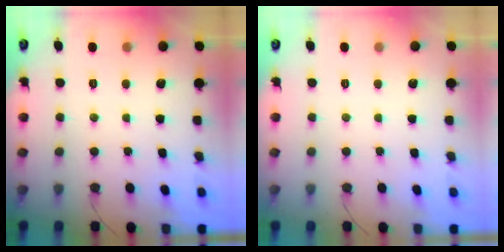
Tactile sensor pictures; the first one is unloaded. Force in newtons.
{"total": 0.0}